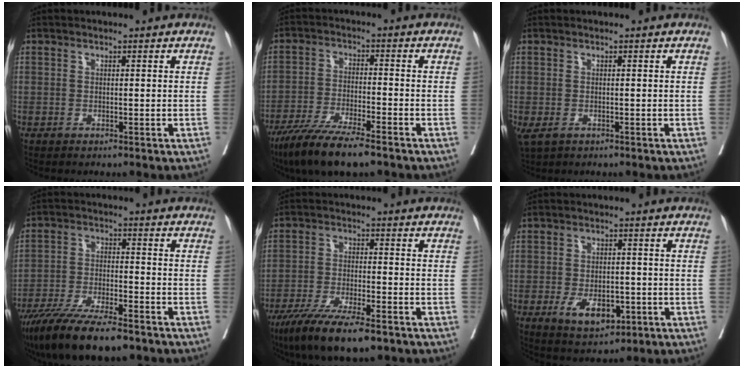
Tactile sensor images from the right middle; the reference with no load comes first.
{"total": 10.9, "force": [-8.2, 1.3, 7.0], "torque": [-0.121, -0.027, -0.143]}
{"total": 2.9, "force": [-1.2, 1.8, 1.9], "torque": [-0.042, -0.011, -0.013]}
{"total": 14.8, "force": [-11.6, 2.8, 8.9], "torque": [-0.154, -0.033, -0.196]}
{"total": 12.4, "force": [-8.8, 2.4, 8.4], "torque": [-0.141, -0.027, -0.146]}
{"total": 6.7, "force": [-2.5, 3.6, 5.1], "torque": [-0.087, -0.006, -0.027]}